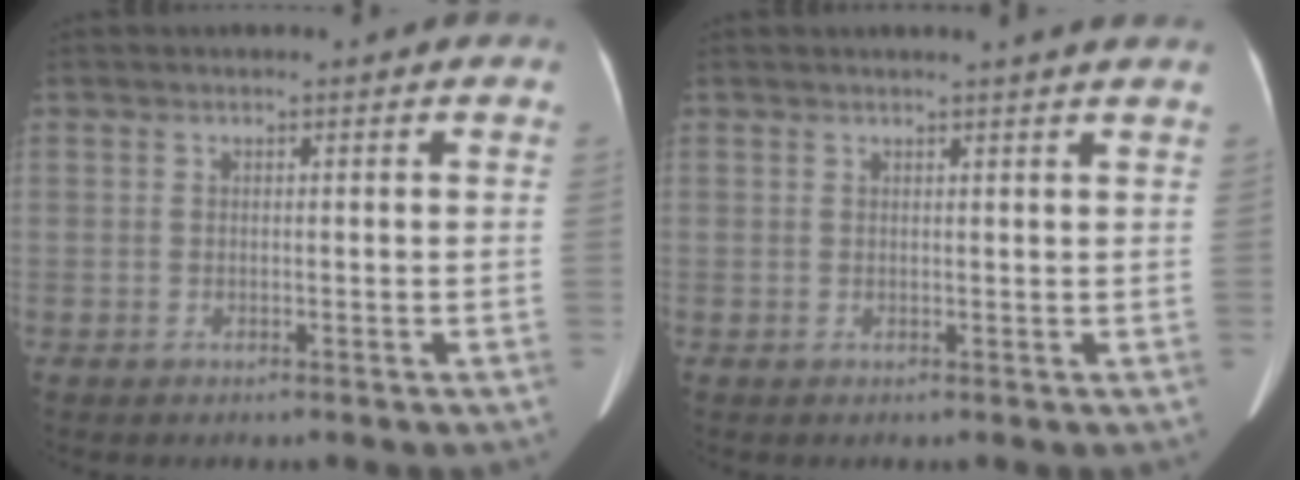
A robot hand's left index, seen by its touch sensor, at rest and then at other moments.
{"total": 3.3, "force": [2.9, -0.7, 1.4], "torque": [-0.019, 0.005, 0.029]}